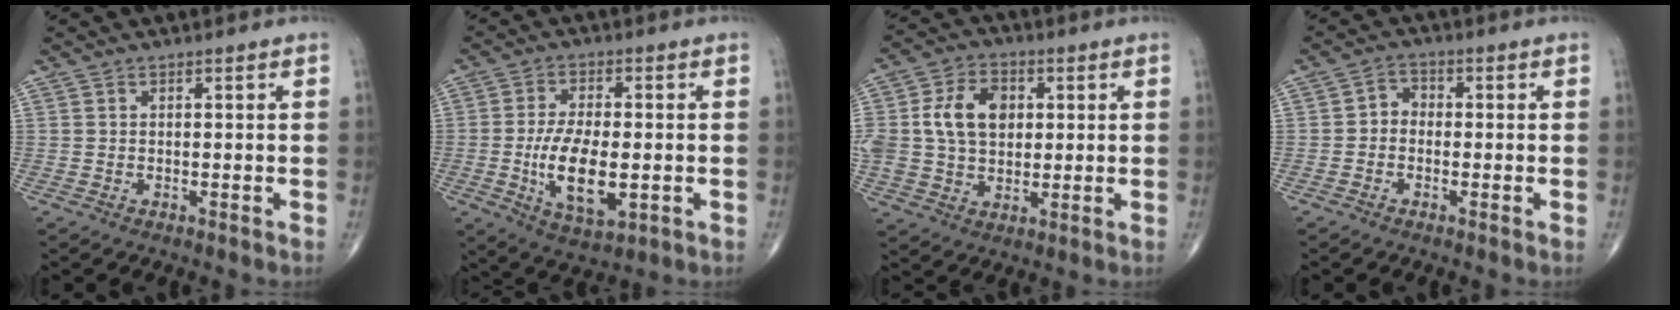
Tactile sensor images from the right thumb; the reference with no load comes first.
{"total": 14.3, "force": [-2.6, 6.6, 12.4], "torque": [-0.225, -0.003, -0.038]}
{"total": 13.4, "force": [2.5, 9.7, 9.0], "torque": [-0.157, 0.006, 0.046]}
{"total": 2.8, "force": [-0.7, 2.3, 1.4], "torque": [-0.007, 0.013, -0.026]}